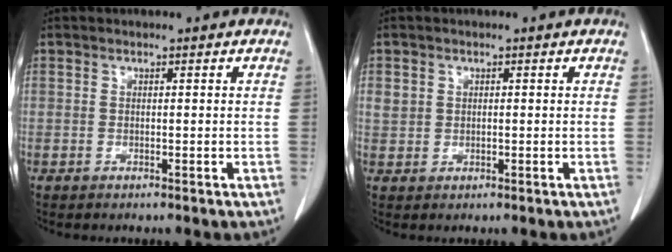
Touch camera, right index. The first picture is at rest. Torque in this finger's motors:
{"motor_torque": [0.08, -0.03, 0.08, 0.01]}